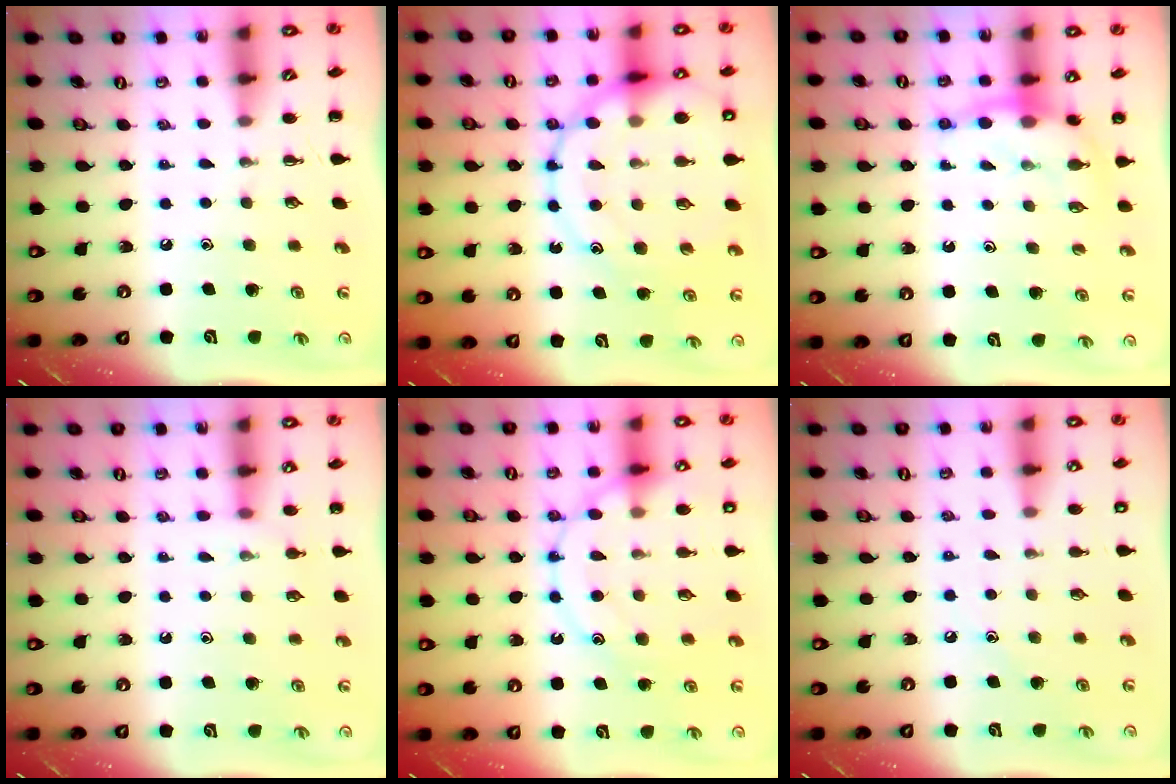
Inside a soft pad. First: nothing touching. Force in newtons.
{"total": 21.3, "press": 21.1, "slide": 2.9}
{"total": 8.1, "press": 8.0, "slide": 1.2}
{"total": 4.9, "press": 4.8, "slide": 1.2}
{"total": 14.9, "press": 14.9, "slide": 0.8}
{"total": 7.7, "press": 7.4, "slide": 2.1}